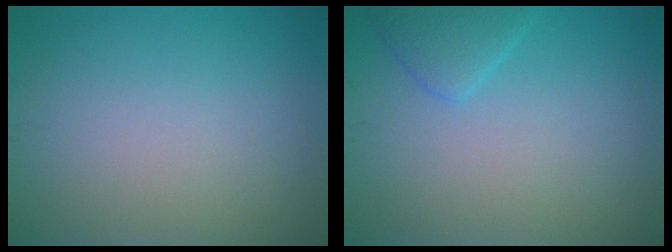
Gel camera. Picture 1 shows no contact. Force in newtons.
{"total": 1.6, "press": 1.6, "slide": 0.0}